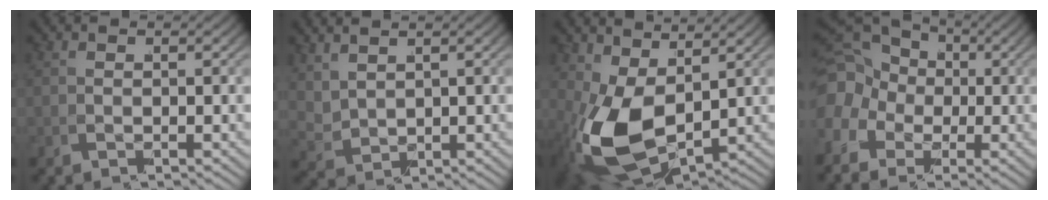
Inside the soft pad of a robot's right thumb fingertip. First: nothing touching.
{"total": 3.0, "force": [2.1, 1.5, 1.6], "torque": [-0.041, -0.007, 0.060]}
{"total": 9.6, "force": [-0.7, 5.7, 7.7], "torque": [-0.192, -0.054, 0.022]}
{"total": 7.0, "force": [1.2, 5.8, 3.9], "torque": [-0.080, -0.019, 0.029]}